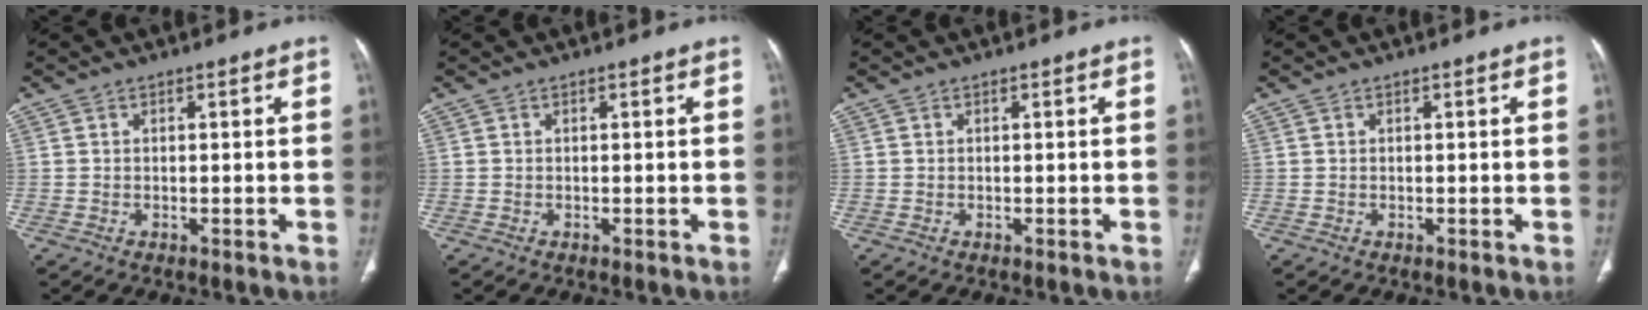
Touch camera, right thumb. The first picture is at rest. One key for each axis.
{"total": 0.0}
{"total": 0.0}
{"total": 0.0}